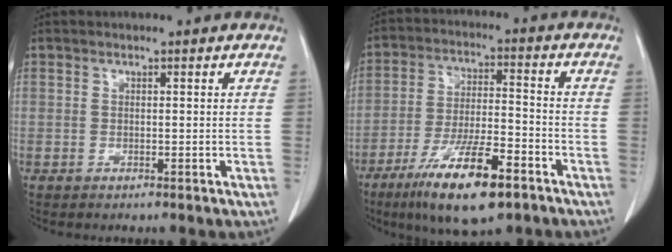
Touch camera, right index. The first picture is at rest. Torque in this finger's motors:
{"motor_torque": [1.25, -0.89, 0.68, 0.21]}